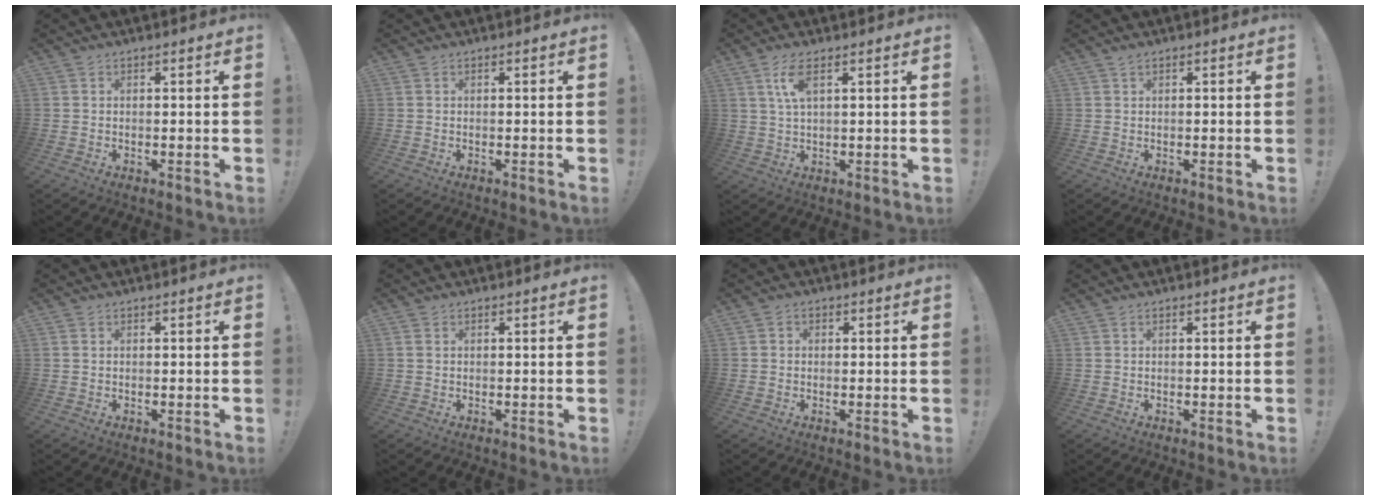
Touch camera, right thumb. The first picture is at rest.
{"total": 0.0}
{"total": 5.7, "force": [2.5, 1.9, 4.8], "torque": [-0.098, 0.003, 0.044]}
{"total": 0.7, "force": [0.6, 0.1, 0.4], "torque": [-0.001, -0.003, 0.009]}
{"total": 0.6, "force": [0.2, 0.5, 0.1], "torque": [-0.003, 0.004, 0.005]}
{"total": 0.8, "force": [0.4, 0.7, 0.2], "torque": [-0.005, 0.004, 0.008]}
{"total": 1.2, "force": [-0.3, 1.1, 0.5], "torque": [-0.008, 0.005, -0.005]}
{"total": 0.0}